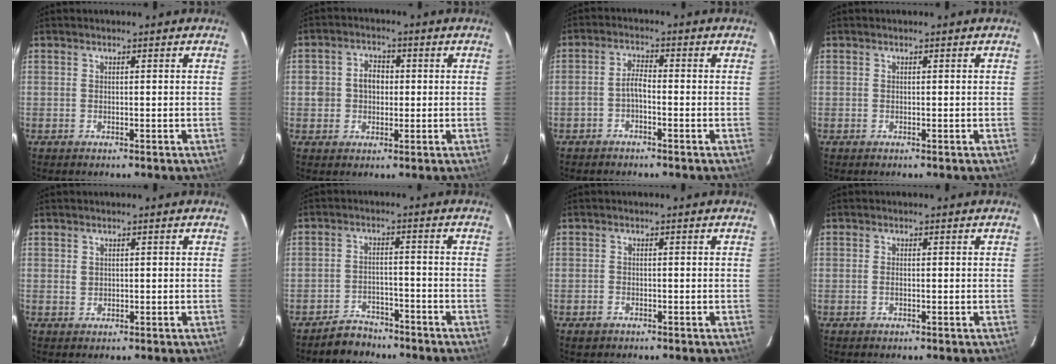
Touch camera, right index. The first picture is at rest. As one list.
[{"total": 5.0, "force": [-0.1, 4.4, 2.4], "torque": [-0.046, 0.016, 0.001]}, {"total": 2.8, "force": [-1.5, 1.0, 2.1], "torque": [-0.052, 0.011, -0.032]}, {"total": 0.0}, {"total": 1.1, "force": [0.3, 1.0, 0.3], "torque": [-0.002, 0.004, 0.005]}, {"total": 5.8, "force": [-5.0, 2.8, 0.9], "torque": [-0.039, 0.016, -0.073]}, {"total": 1.6, "force": [-1.0, 1.2, 0.4], "torque": [-0.011, 0.002, -0.013]}, {"total": 0.9, "force": [-0.2, 0.5, 0.8], "torque": [-0.017, 0.000, -0.005]}]